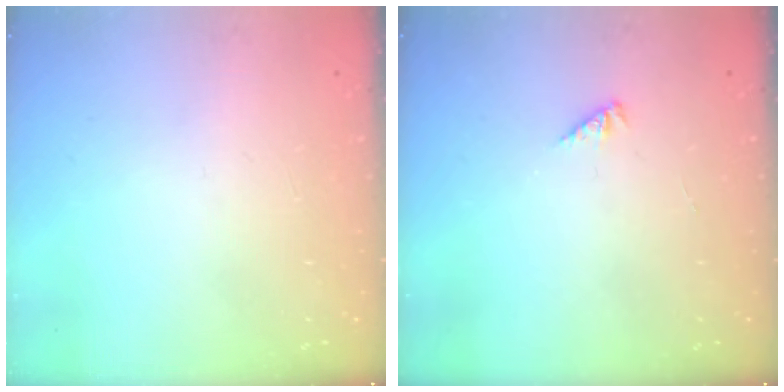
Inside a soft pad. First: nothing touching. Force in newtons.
{"total": 0.0}